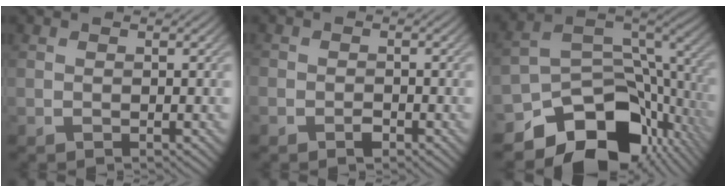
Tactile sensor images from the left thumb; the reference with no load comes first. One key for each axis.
{"total": 1.5, "fx": -1.0, "fy": 1.0, "fz": 0.7, "tx": -0.010, "ty": -0.002, "tz": -0.019}
{"total": 15.1, "fx": -9.4, "fy": 8.9, "fz": 7.9, "tx": -0.155, "ty": -0.027, "tz": -0.144}